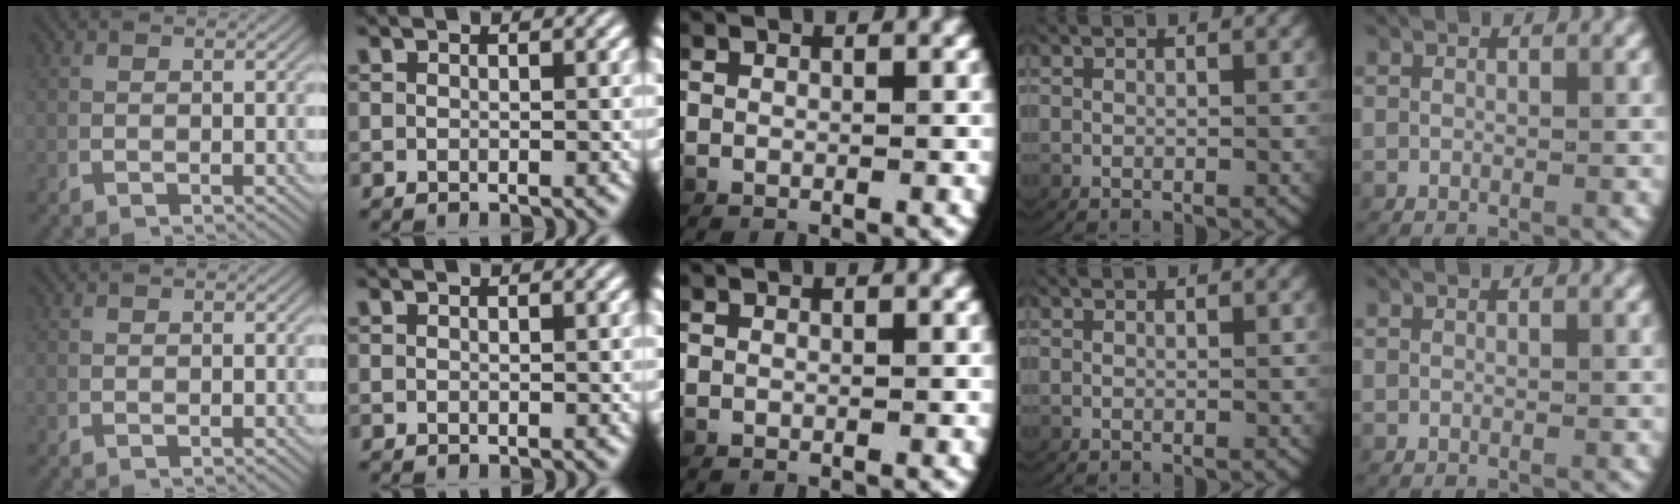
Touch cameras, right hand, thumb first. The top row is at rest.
{}